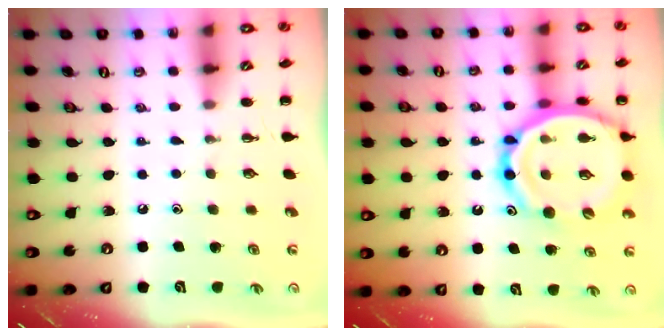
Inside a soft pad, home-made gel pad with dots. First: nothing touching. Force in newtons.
{"total": 22.4, "press": 22.1, "slide": 3.8}